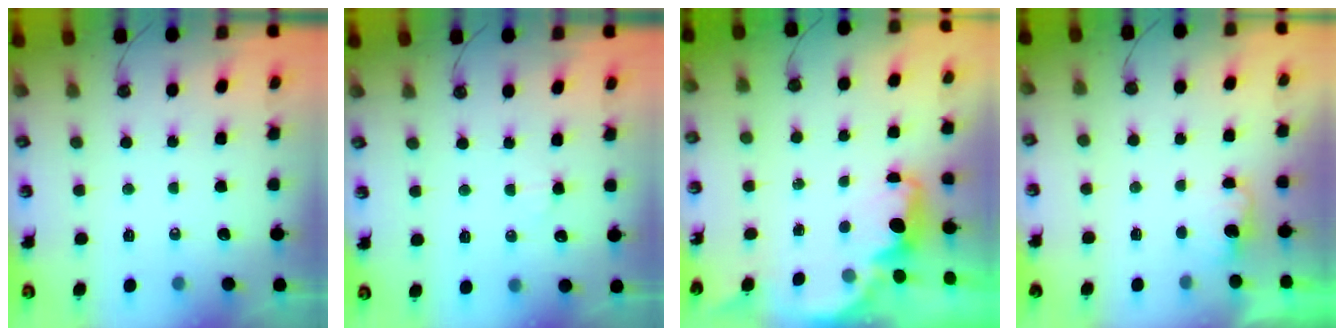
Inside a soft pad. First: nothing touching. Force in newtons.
{"total": 3.2, "press": 3.0, "slide": 0.8}
{"total": 1.6, "press": 1.5, "slide": 0.5}
{"total": 1.6, "press": 1.4, "slide": 0.8}